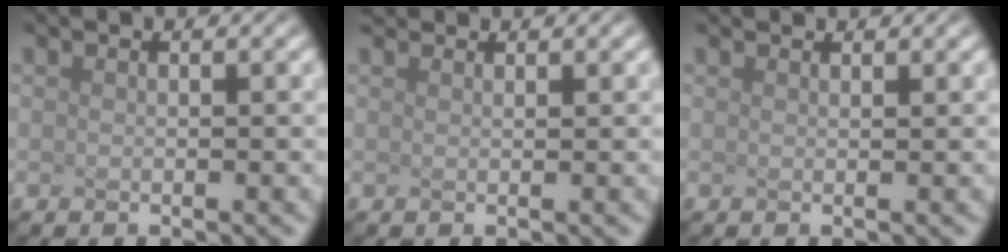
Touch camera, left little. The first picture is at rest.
{"total": 1.9, "force": [1.7, 0.5, 0.7], "torque": [-0.005, 0.020, 0.016]}
{"total": 1.3, "force": [1.2, 0.4, 0.5], "torque": [0.001, 0.016, 0.003]}